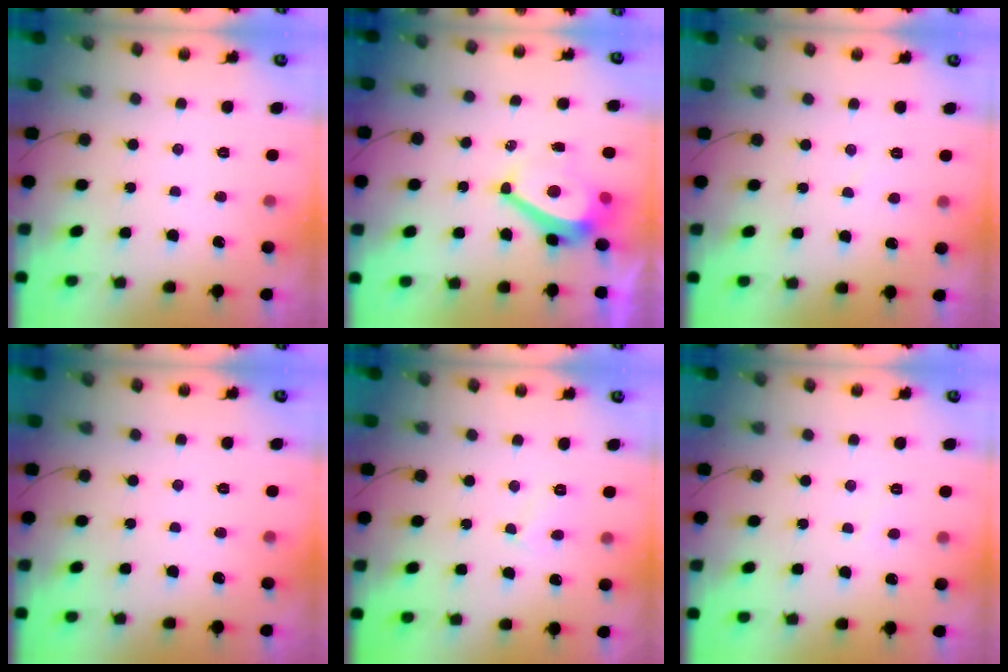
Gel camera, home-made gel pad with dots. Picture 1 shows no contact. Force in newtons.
{"total": 7.1, "press": 7.1, "slide": 0.8}
{"total": 1.5, "press": 1.5, "slide": 0.4}
{"total": 0.0}
{"total": 2.8, "press": 2.8, "slide": 0.2}
{"total": 3.7, "press": 3.7, "slide": 0.2}